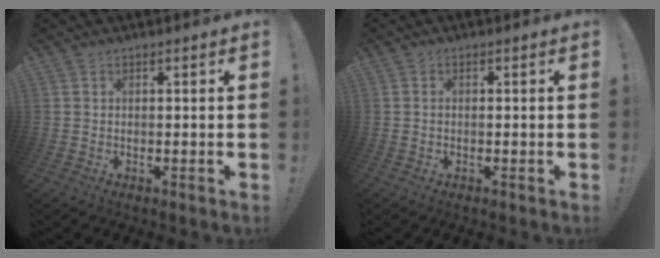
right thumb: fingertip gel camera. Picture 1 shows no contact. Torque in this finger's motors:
{"motor_torque": [-0.06, 0.10, 0.33, -0.17, 0.01]}